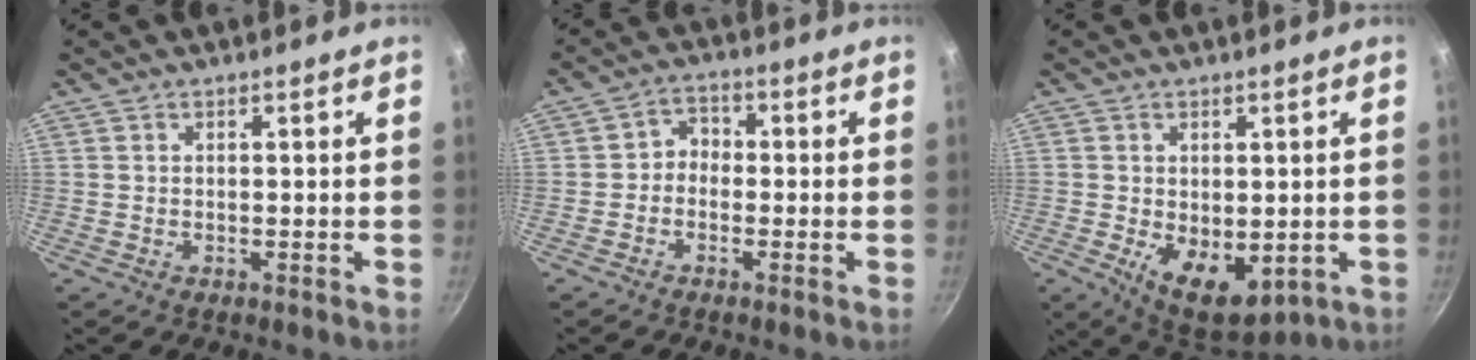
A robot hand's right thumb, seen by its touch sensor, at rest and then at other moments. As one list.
[{"total": 3.3, "force": [-1.1, 2.7, 1.5], "torque": [-0.006, 0.022, -0.031]}, {"total": 10.3, "force": [-1.6, 6.3, 8.0], "torque": [-0.101, -0.019, -0.007]}]